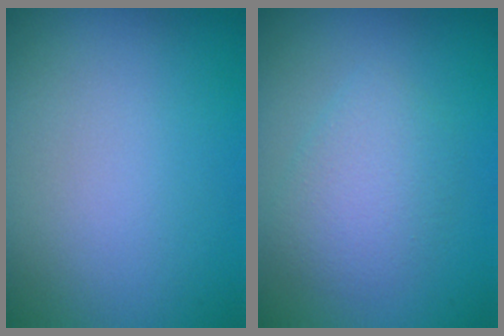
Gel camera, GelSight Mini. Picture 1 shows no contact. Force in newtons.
{"total": 3.0, "press": 3.0, "slide": 0.1}